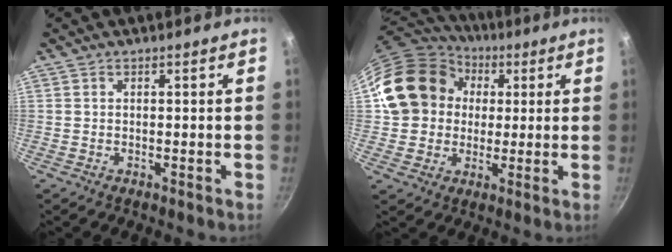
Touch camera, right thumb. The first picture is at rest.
{"total": 17.4, "force": [3.2, 15.0, 8.1], "torque": [-0.124, 0.034, 0.052]}